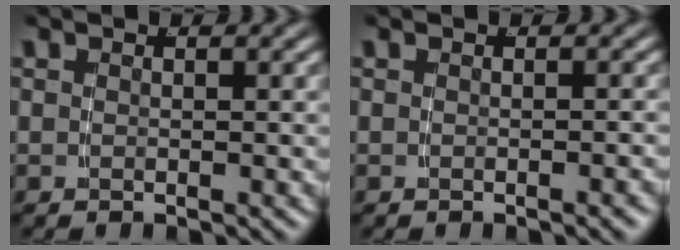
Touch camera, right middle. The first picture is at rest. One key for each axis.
{"total": 0.5, "fx": -0.4, "fy": -0.1, "fz": 0.3, "tx": -0.004, "ty": 0.007, "tz": -0.010}